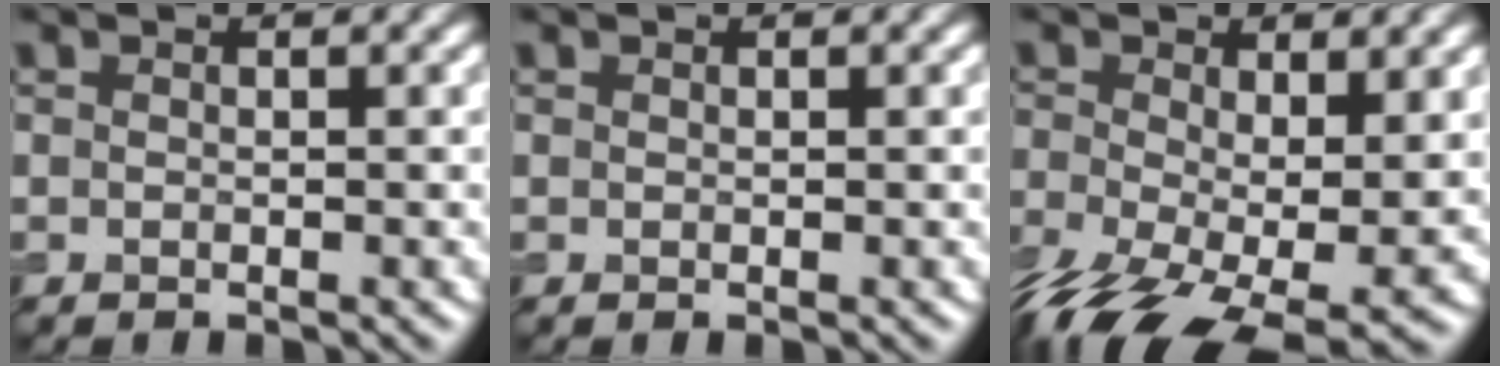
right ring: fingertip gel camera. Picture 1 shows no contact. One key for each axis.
{"total": 0.0}
{"total": 12.3, "fx": -4.9, "fy": 5.6, "fz": 9.7, "tx": -0.211, "ty": -0.060, "tz": -0.075}